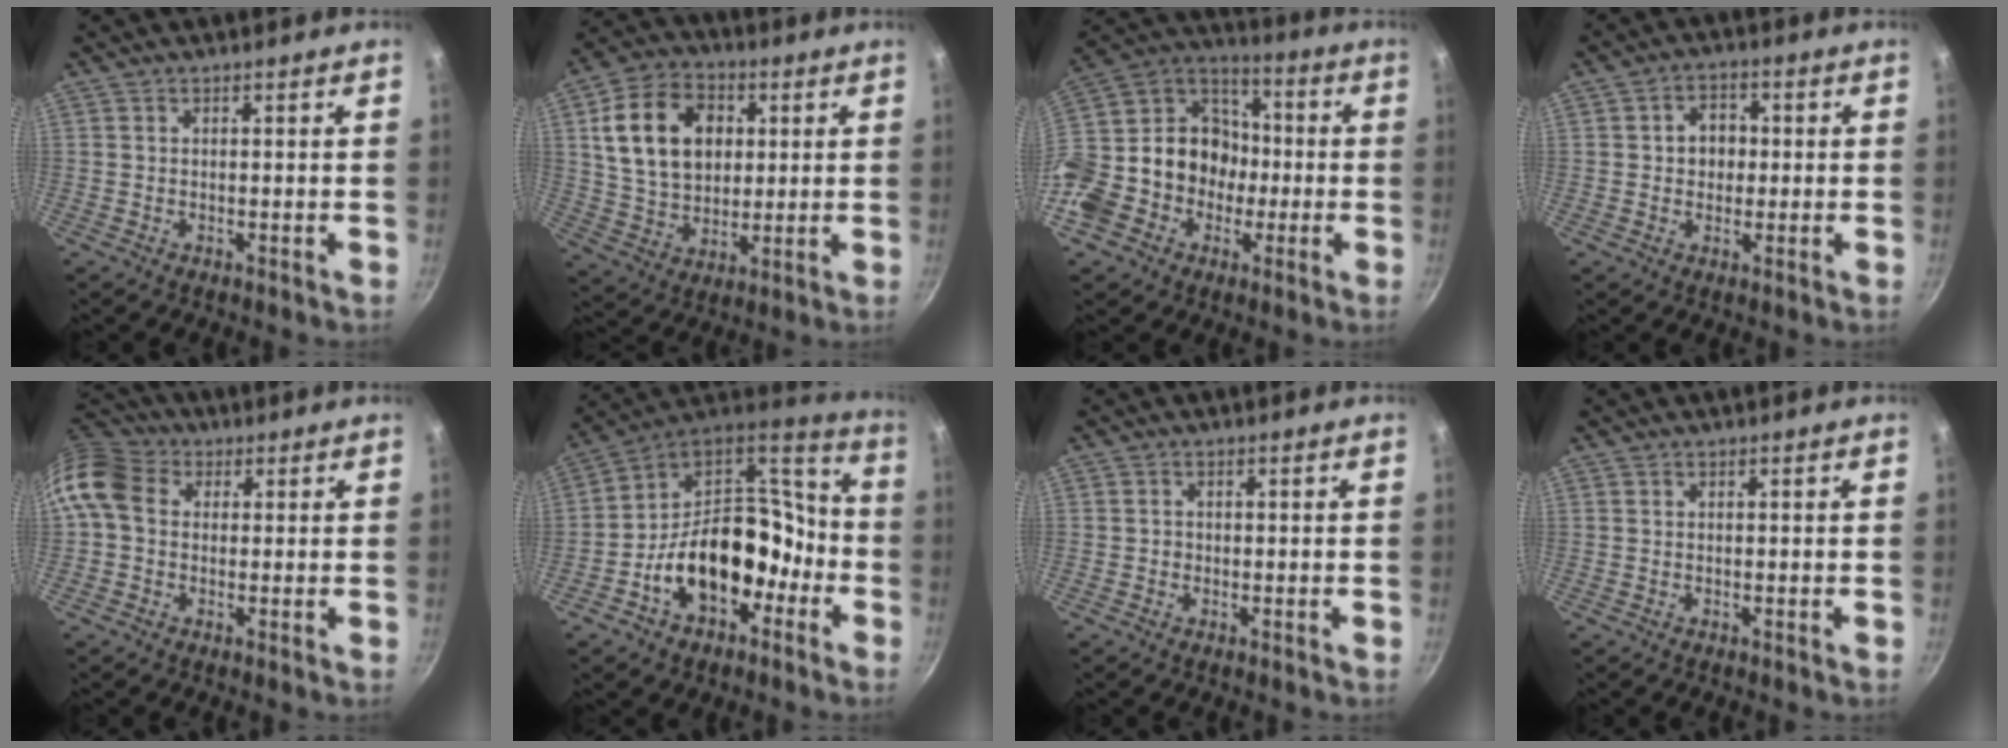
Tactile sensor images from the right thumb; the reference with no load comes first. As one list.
[{"total": 17.1, "force": [3.9, 12.5, 11.0], "torque": [-0.172, 0.001, 0.068]}, {"total": 23.0, "force": [-5.6, 19.7, 10.5], "torque": [-0.189, 0.075, -0.094]}, {"total": 5.4, "force": [0.3, 4.5, 3.0], "torque": [-0.016, 0.008, 0.000]}, {"total": 10.5, "force": [1.3, 8.4, 6.1], "torque": [-0.107, 0.021, 0.003]}, {"total": 20.8, "force": [-7.4, 14.3, 13.1], "torque": [-0.174, 0.086, -0.123]}, {"total": 0.9, "force": [-0.2, 0.8, 0.2], "torque": [0.000, 0.001, -0.006]}, {"total": 0.0}]